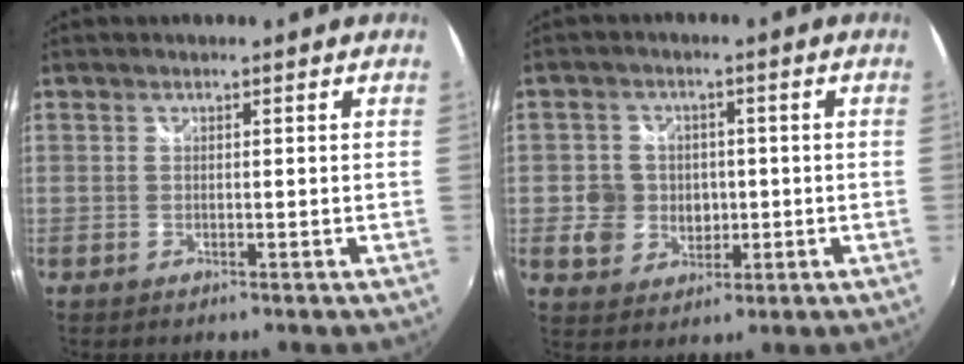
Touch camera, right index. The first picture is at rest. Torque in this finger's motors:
{"motor_torque": [0.09, 0.11, 0.28, 0.04]}